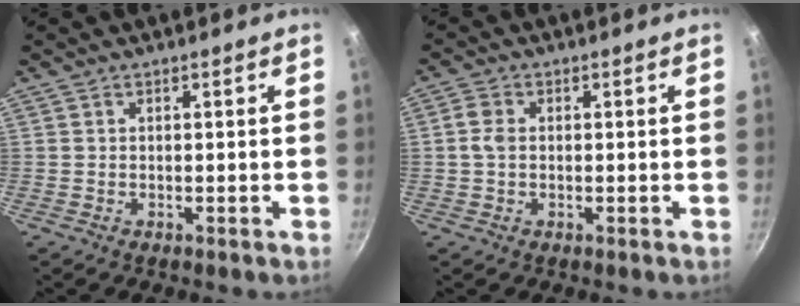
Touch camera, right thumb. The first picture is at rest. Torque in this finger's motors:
{"motor_torque": [0.10, -0.04, 0.11, 0.62, -0.06]}